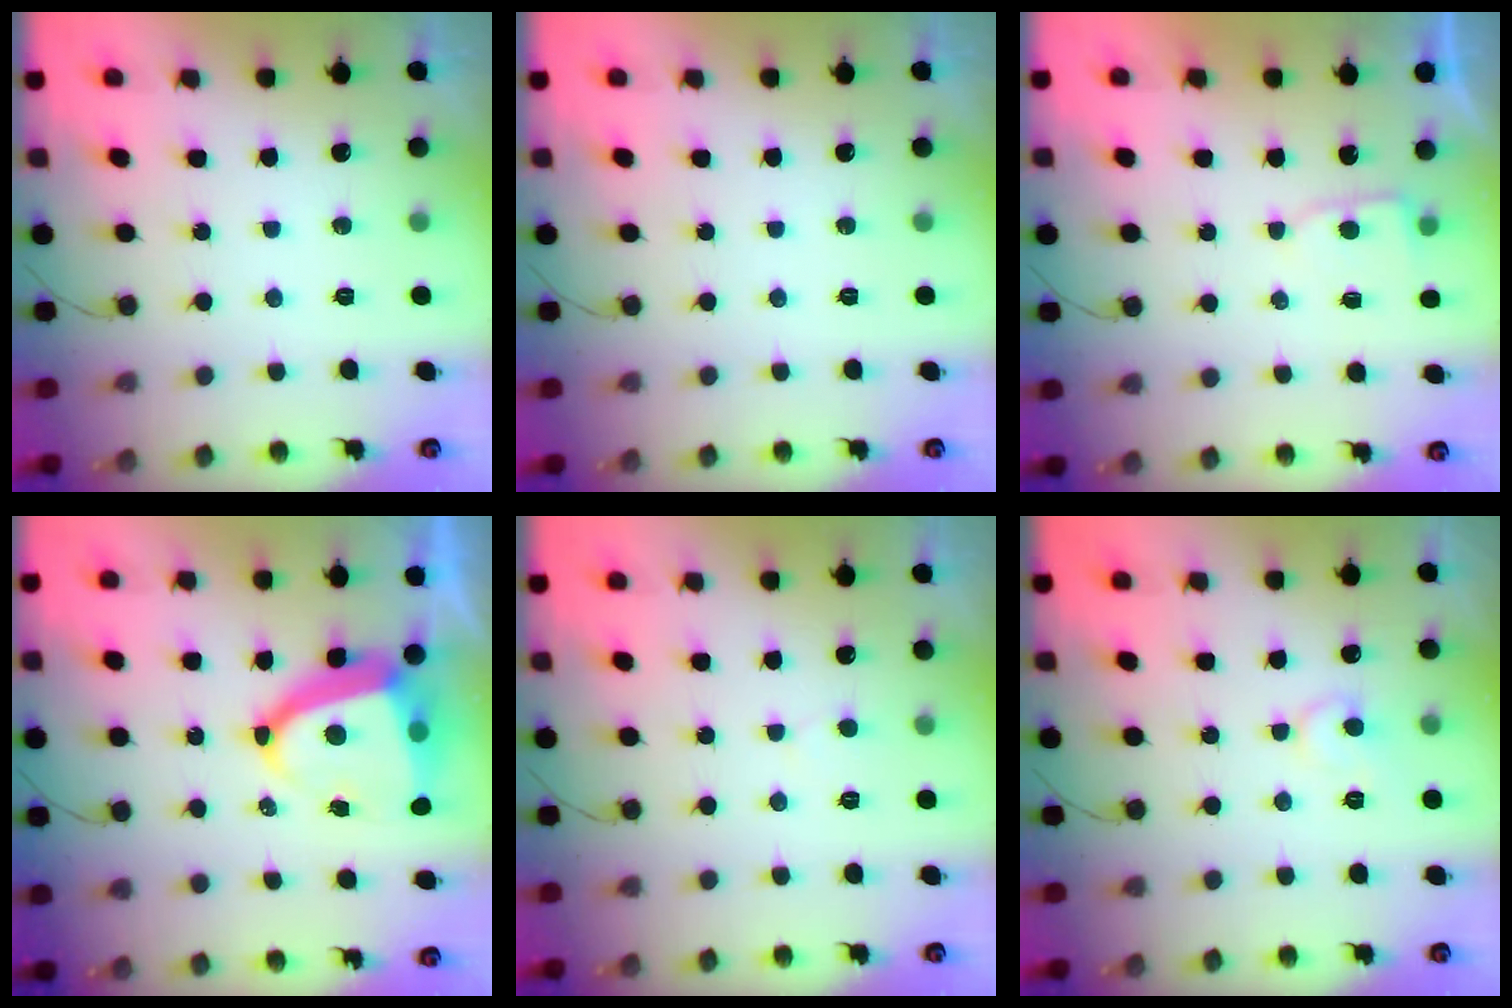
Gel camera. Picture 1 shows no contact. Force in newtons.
{"total": 0.0}
{"total": 2.8, "press": 2.8, "slide": 0.4}
{"total": 14.3, "press": 14.2, "slide": 1.6}
{"total": 2.9, "press": 2.9, "slide": 0.3}
{"total": 6.6, "press": 6.5, "slide": 0.6}